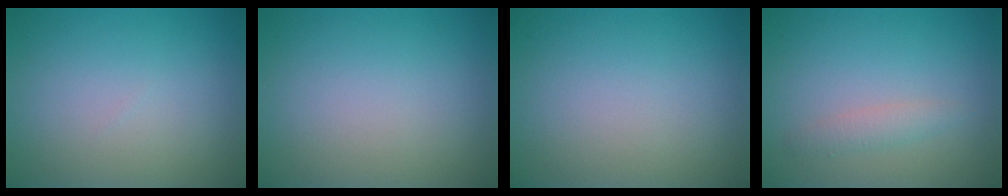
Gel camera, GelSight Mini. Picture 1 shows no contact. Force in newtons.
{"total": 0.0}
{"total": 0.0}
{"total": 1.4, "press": 1.4, "slide": 0.1}